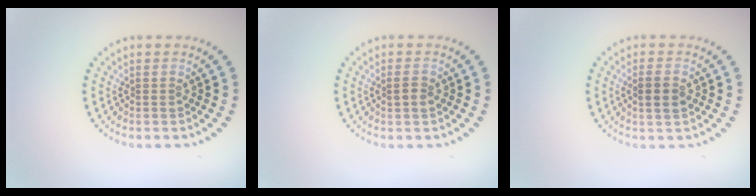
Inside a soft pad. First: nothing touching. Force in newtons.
{"total": 1.2, "press": 1.2, "slide": 0.2}
{"total": 2.2, "press": 2.1, "slide": 0.6}